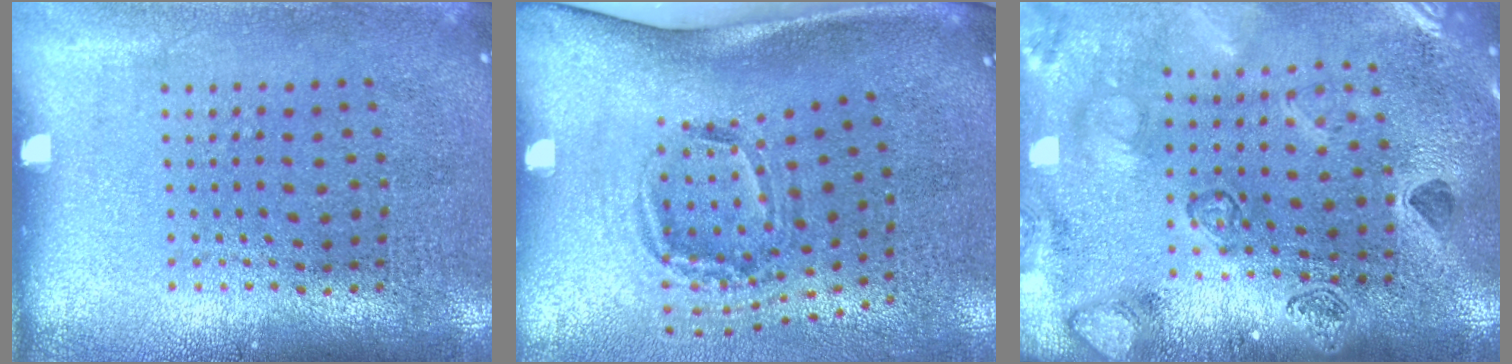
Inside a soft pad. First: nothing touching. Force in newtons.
{"total": 2.0, "press": 1.2, "slide": 1.6}
{"total": 2.3, "press": 2.3, "slide": 0.2}